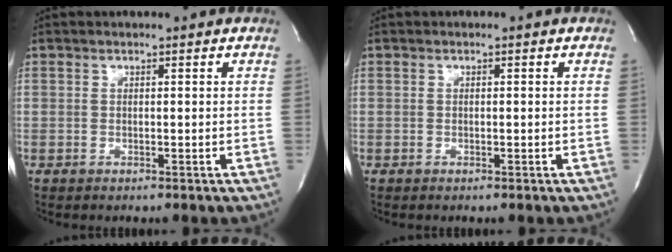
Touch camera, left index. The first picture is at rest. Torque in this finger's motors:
{"motor_torque": [0.00, 0.00, 0.00, 0.00]}